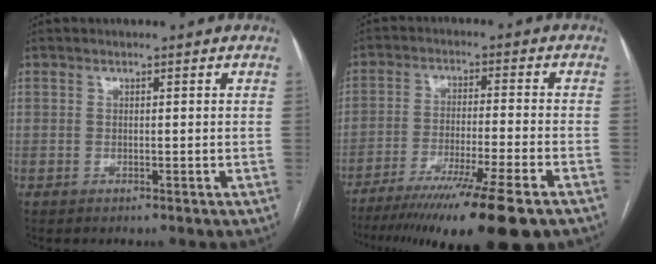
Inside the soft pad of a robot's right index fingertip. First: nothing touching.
{"total": 18.4, "force": [-13.7, 0.0, 12.3], "torque": [-0.166, -0.047, -0.217]}